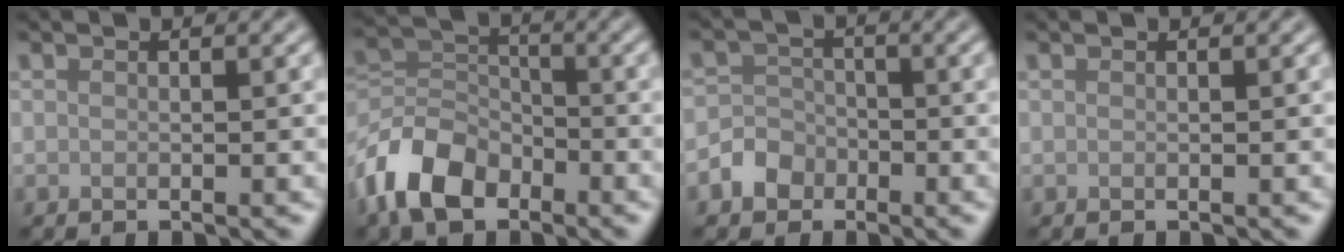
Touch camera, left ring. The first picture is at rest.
{"total": 7.4, "force": [-4.4, 4.5, 4.0], "torque": [-0.082, 0.002, -0.101]}
{"total": 2.8, "force": [-1.5, 2.3, 0.5], "torque": [-0.003, 0.007, -0.038]}
{"total": 0.0}